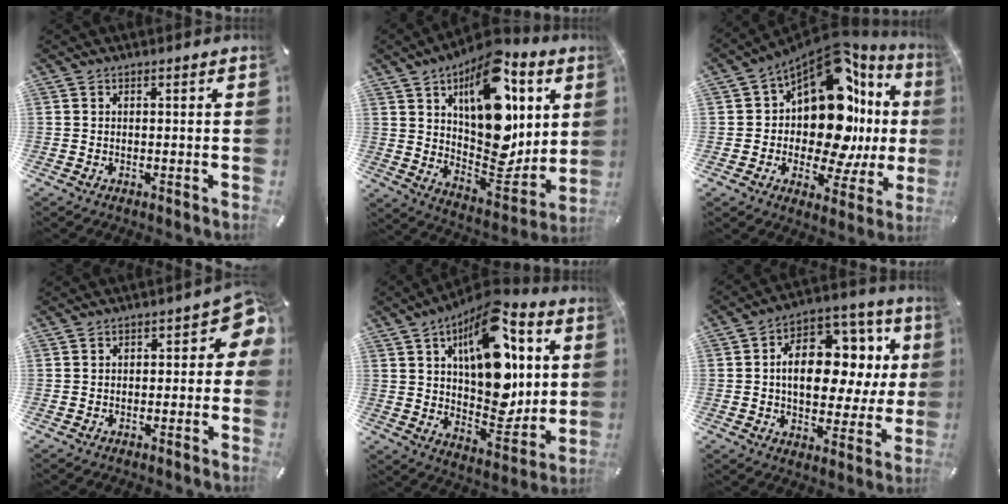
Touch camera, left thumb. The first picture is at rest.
{"total": 21.6, "force": [9.0, 12.7, 15.0], "torque": [-0.202, -0.066, 0.156]}
{"total": 19.2, "force": [4.1, 10.7, 15.4], "torque": [-0.254, -0.075, 0.058]}
{"total": 8.4, "force": [2.0, 4.3, 7.0], "torque": [-0.081, -0.010, 0.032]}
{"total": 20.2, "force": [7.1, 11.7, 14.8], "torque": [-0.219, -0.050, 0.119]}
{"total": 16.2, "force": [2.3, 10.6, 12.0], "torque": [-0.176, -0.017, 0.041]}